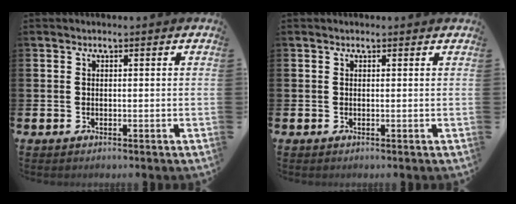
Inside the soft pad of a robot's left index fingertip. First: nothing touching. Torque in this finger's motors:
{"motor_torque": [0.91, -1.23, 0.16, 0.03]}